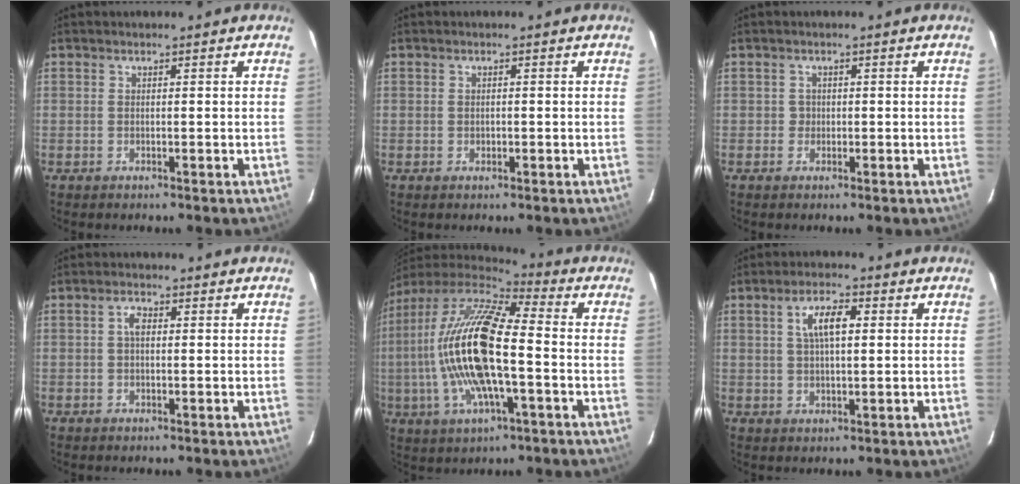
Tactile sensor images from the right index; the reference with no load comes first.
{"total": 0.8, "force": [-0.2, 0.6, 0.5], "torque": [-0.009, 0.002, -0.002]}
{"total": 1.3, "force": [-0.4, 1.2, -0.1], "torque": [0.004, 0.004, -0.005]}
{"total": 2.1, "force": [0.3, 1.2, 1.7], "torque": [-0.034, 0.008, 0.004]}
{"total": 19.9, "force": [-1.9, 5.2, 19.1], "torque": [-0.356, -0.008, -0.045]}
{"total": 5.9, "force": [1.6, 2.2, 5.2], "torque": [-0.097, 0.012, 0.031]}